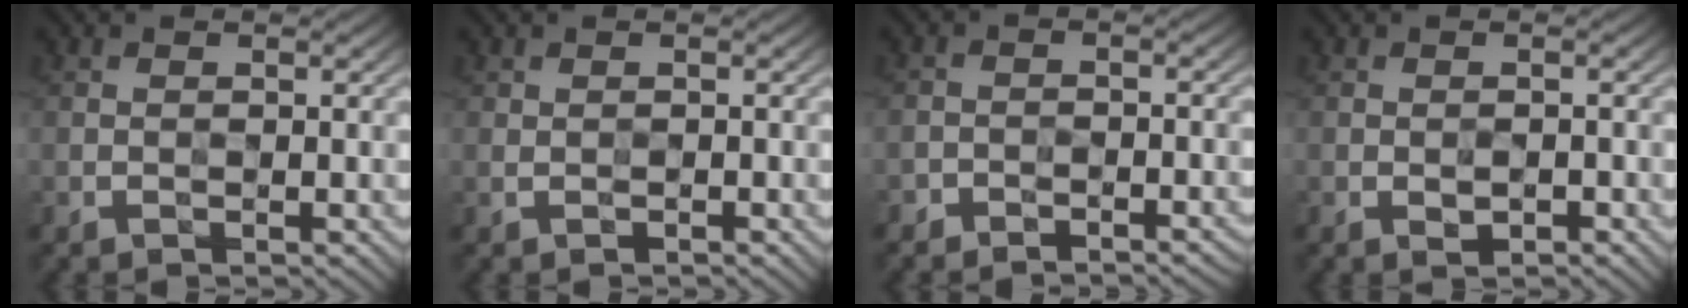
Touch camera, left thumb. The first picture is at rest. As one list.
[{"total": 0.5, "force": [0.0, 0.4, 0.3], "torque": [-0.006, 0.000, 0.000]}, {"total": 2.5, "force": [-2.3, 1.0, 0.4], "torque": [-0.002, 0.000, -0.043]}, {"total": 1.4, "force": [-0.6, 0.8, 1.1], "torque": [-0.015, -0.001, -0.009]}]